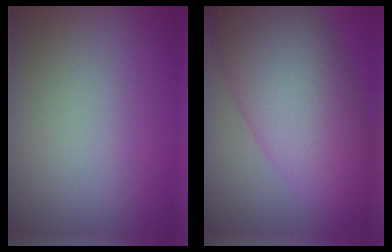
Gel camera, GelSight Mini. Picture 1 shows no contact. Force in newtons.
{"total": 11.8, "press": 11.8, "slide": 0.6}